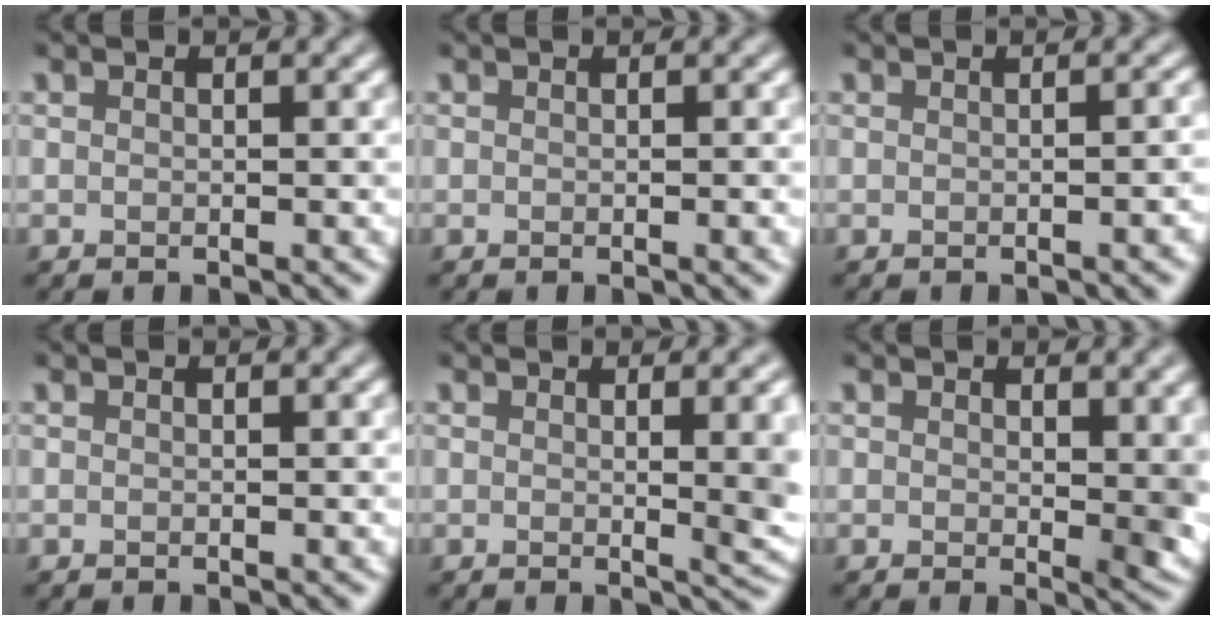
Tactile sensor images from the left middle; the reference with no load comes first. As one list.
[{"total": 0.7, "force": [-0.1, 0.0, 0.6], "torque": [-0.007, -0.002, -0.001]}, {"total": 1.6, "force": [-0.5, 0.4, 1.5], "torque": [-0.011, -0.001, 0.001]}, {"total": 0.0}, {"total": 5.2, "force": [0.8, 1.6, 4.9], "torque": [-0.042, -0.005, 0.014]}, {"total": 4.5, "force": [1.4, 2.1, 3.8], "torque": [-0.048, -0.008, 0.023]}]